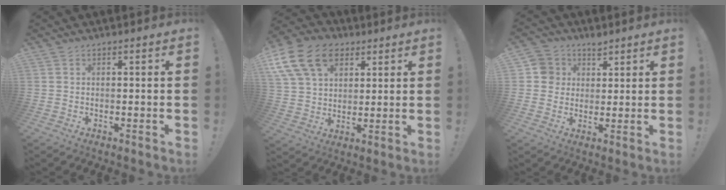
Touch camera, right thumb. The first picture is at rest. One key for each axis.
{"total": 17.9, "fx": 8.1, "fy": 12.4, "fz": 10.1, "tx": -0.184, "ty": -0.033, "tz": 0.154}
{"total": 6.2, "fx": 2.9, "fy": 5.4, "fz": 1.1, "tx": -0.011, "ty": -0.018, "tz": 0.056}